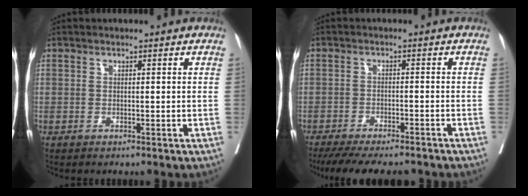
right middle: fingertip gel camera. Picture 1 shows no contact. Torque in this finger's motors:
{"motor_torque": [0.98, -1.01, 0.14, 0.04]}